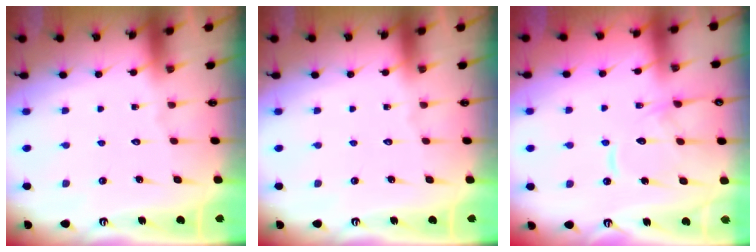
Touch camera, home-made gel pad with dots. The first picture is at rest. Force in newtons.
{"total": 0.0}
{"total": 11.3, "press": 11.2, "slide": 1.1}